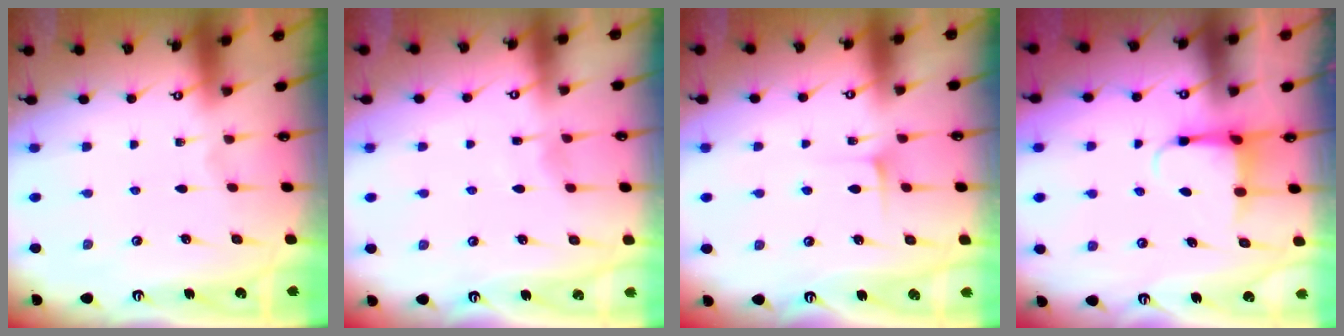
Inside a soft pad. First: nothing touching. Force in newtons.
{"total": 5.5, "press": 5.5, "slide": 0.5}
{"total": 4.6, "press": 4.5, "slide": 0.5}
{"total": 3.9, "press": 3.9, "slide": 0.6}